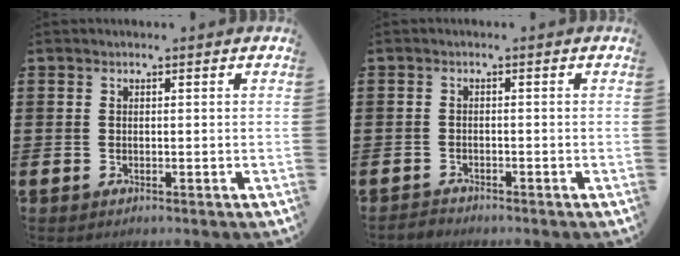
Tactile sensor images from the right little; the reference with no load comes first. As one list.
[{"total": 1.0, "force": [-1.0, 0.1, -0.1], "torque": [0.000, 0.001, -0.021]}]